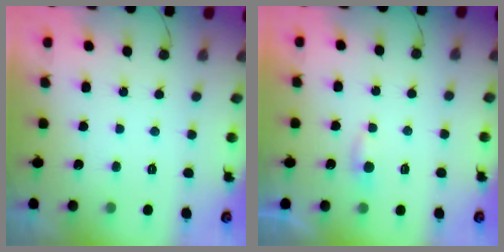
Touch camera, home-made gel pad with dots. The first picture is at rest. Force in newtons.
{"total": 2.4, "press": 2.4, "slide": 0.3}